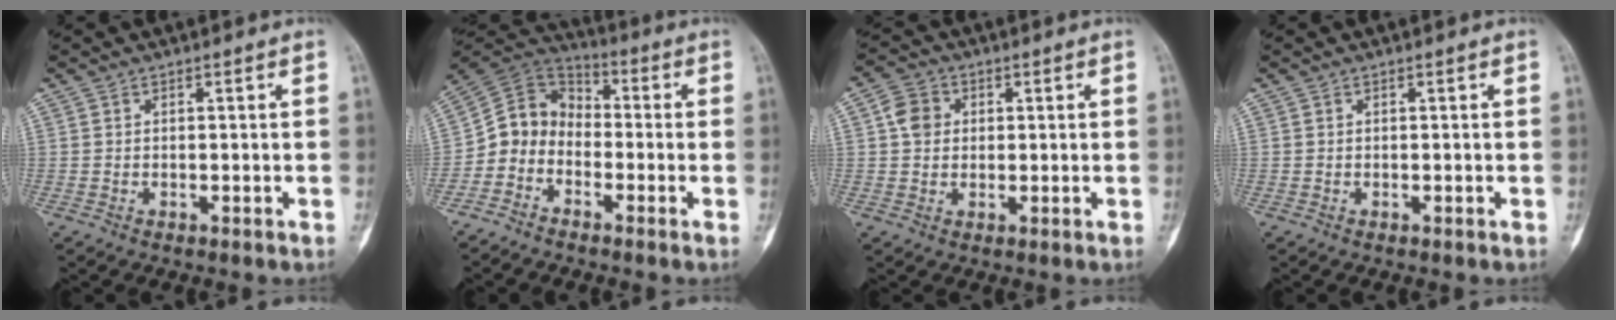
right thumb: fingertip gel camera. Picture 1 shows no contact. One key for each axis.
{"total": 9.2, "fx": -3.4, "fy": 7.6, "fz": 3.9, "tx": -0.056, "ty": 0.065, "tz": -0.086}
{"total": 5.0, "fx": 1.0, "fy": 4.3, "fz": 2.4, "tx": -0.027, "ty": 0.004, "tz": 0.012}
{"total": 0.0}